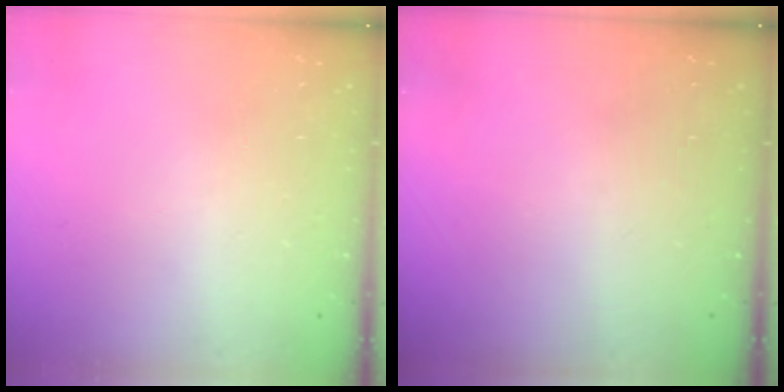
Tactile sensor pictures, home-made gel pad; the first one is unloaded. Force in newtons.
{"total": 0.0}